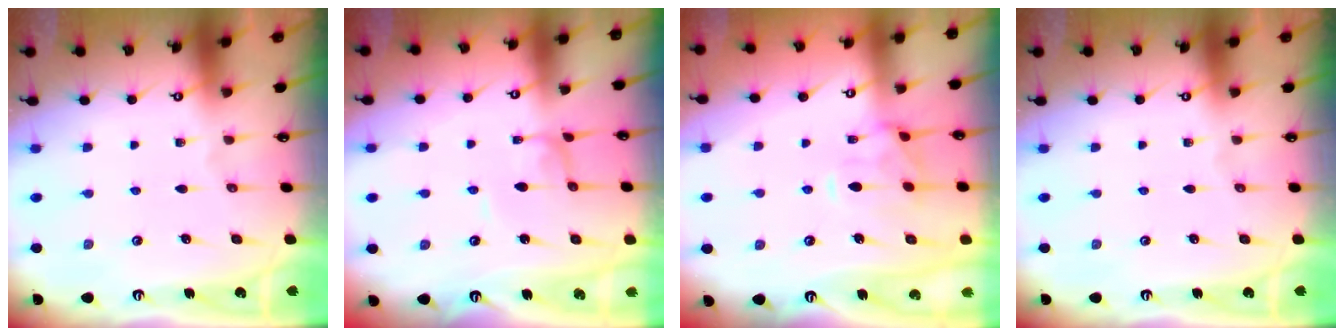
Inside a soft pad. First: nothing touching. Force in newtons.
{"total": 2.2, "press": 2.2, "slide": 0.1}
{"total": 3.6, "press": 3.3, "slide": 1.3}
{"total": 0.0}